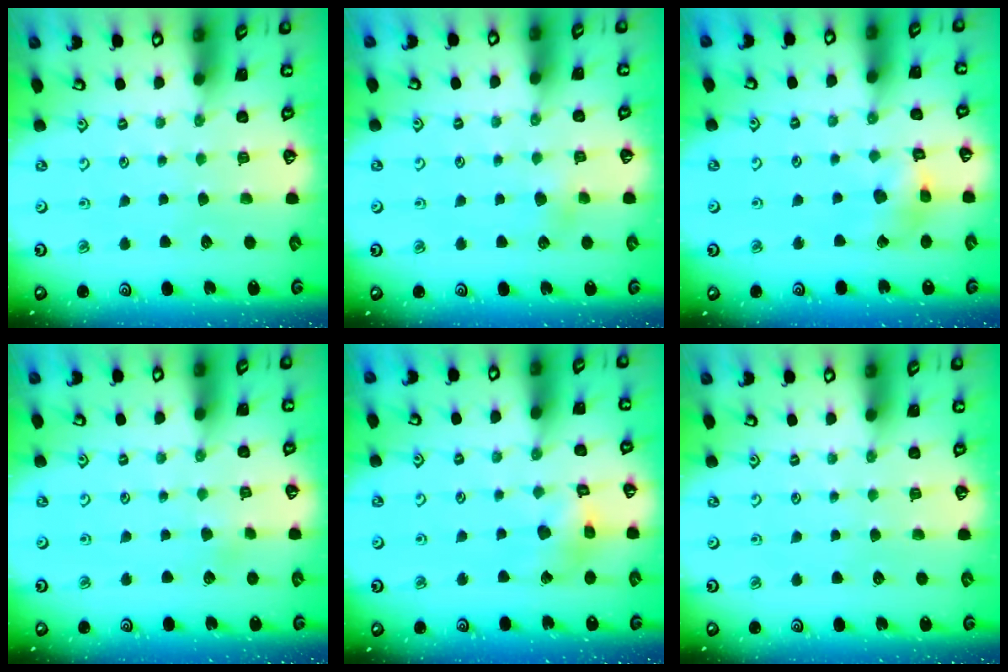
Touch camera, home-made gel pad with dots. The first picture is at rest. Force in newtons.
{"total": 3.1, "press": 2.9, "slide": 1.1}
{"total": 8.0, "press": 8.0, "slide": 0.8}
{"total": 1.6, "press": 1.6, "slide": 0.0}
{"total": 7.7, "press": 7.7, "slide": 0.8}
{"total": 0.0}